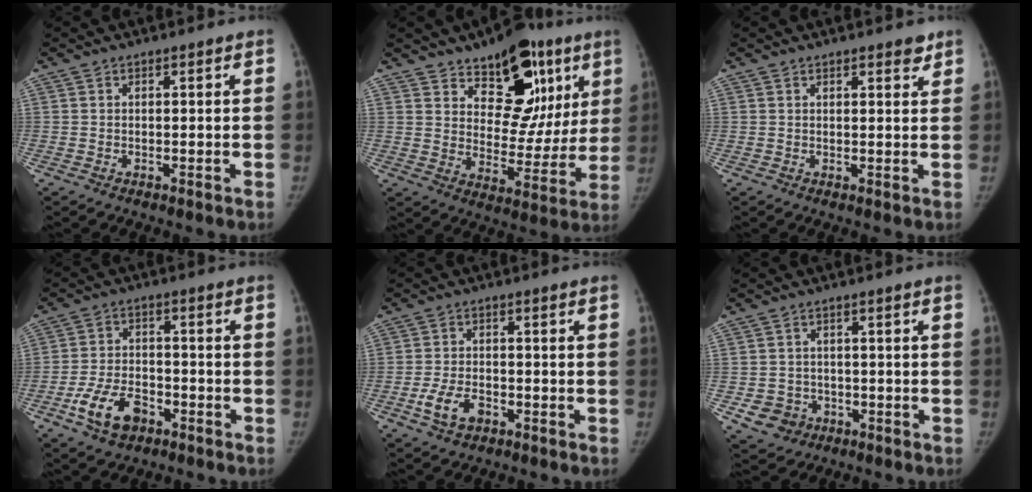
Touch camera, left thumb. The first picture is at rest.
{"total": 18.4, "force": [10.0, 10.6, 11.2], "torque": [-0.077, -0.047, 0.145]}
{"total": 2.4, "force": [1.9, 0.9, 1.3], "torque": [-0.004, -0.010, 0.022]}
{"total": 9.5, "force": [-4.8, 5.8, 5.8], "torque": [-0.102, 0.023, -0.085]}
{"total": 5.9, "force": [-2.7, 3.6, 3.8], "torque": [-0.074, 0.013, -0.048]}
{"total": 5.6, "force": [-2.0, 5.0, 1.4], "torque": [-0.008, 0.012, -0.024]}